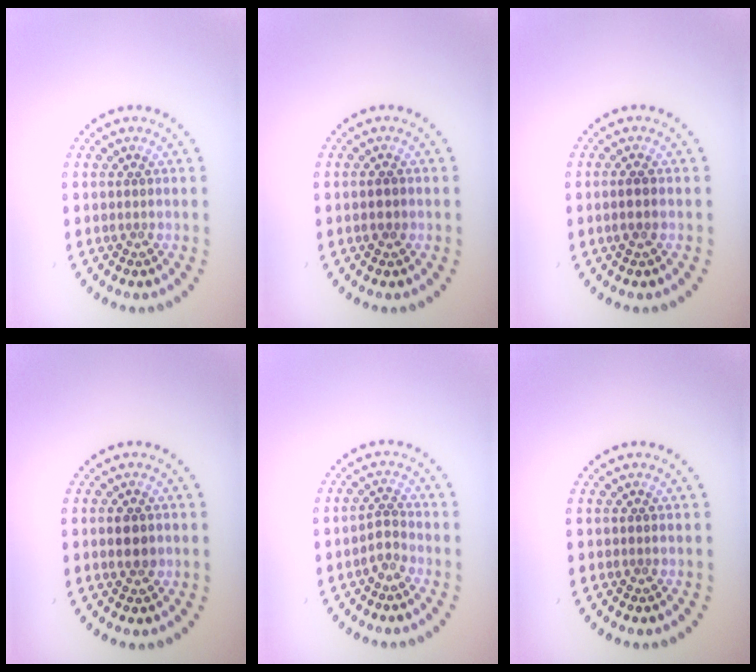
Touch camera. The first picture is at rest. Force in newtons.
{"total": 1.1, "press": 1.0, "slide": 0.2}
{"total": 1.3, "press": 1.1, "slide": 0.5}
{"total": 1.6, "press": 1.6, "slide": 0.2}
{"total": 1.6, "press": 1.2, "slide": 1.1}
{"total": 0.0}